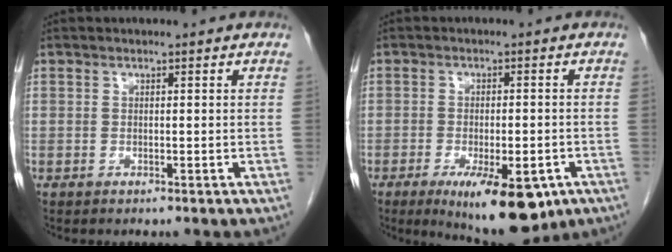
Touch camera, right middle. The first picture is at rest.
{"total": 11.9, "force": [-6.5, 4.0, 9.1], "torque": [-0.123, -0.012, -0.088]}